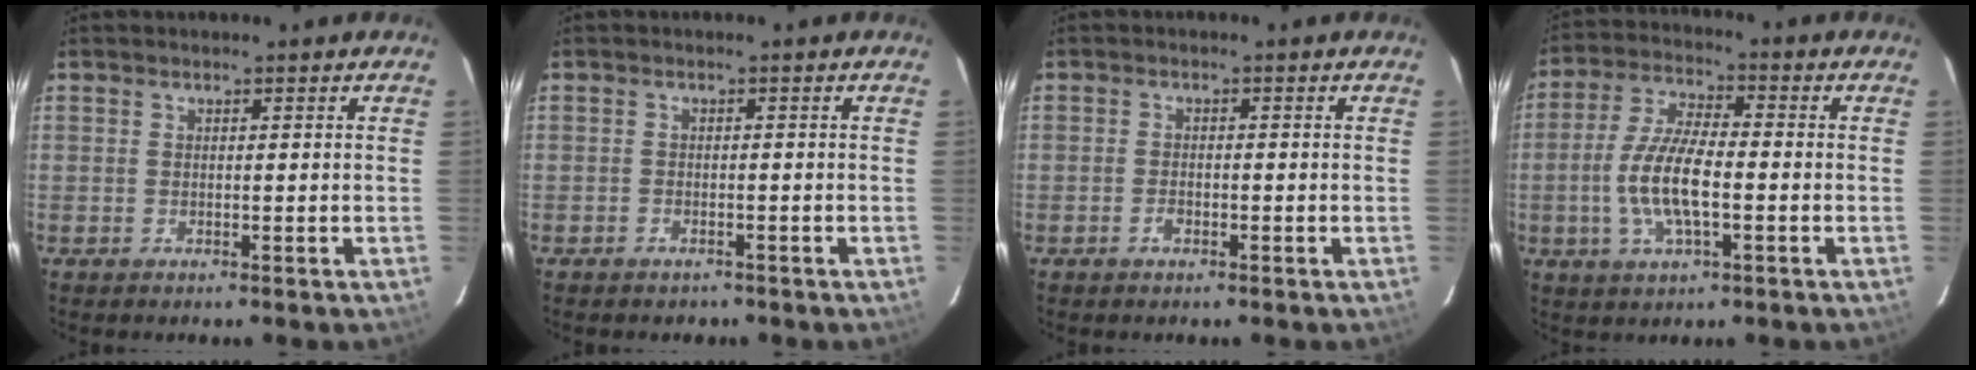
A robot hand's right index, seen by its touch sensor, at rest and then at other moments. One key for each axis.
{"total": 2.1, "fx": -1.6, "fy": 1.4, "fz": 0.3, "tx": -0.011, "ty": 0.001, "tz": -0.021}
{"total": 1.9, "fx": -1.1, "fy": 1.0, "fz": 1.2, "tx": -0.026, "ty": 0.001, "tz": -0.019}
{"total": 10.7, "fx": -2.4, "fy": 3.6, "fz": 9.8, "tx": -0.203, "ty": 0.000, "tz": -0.047}